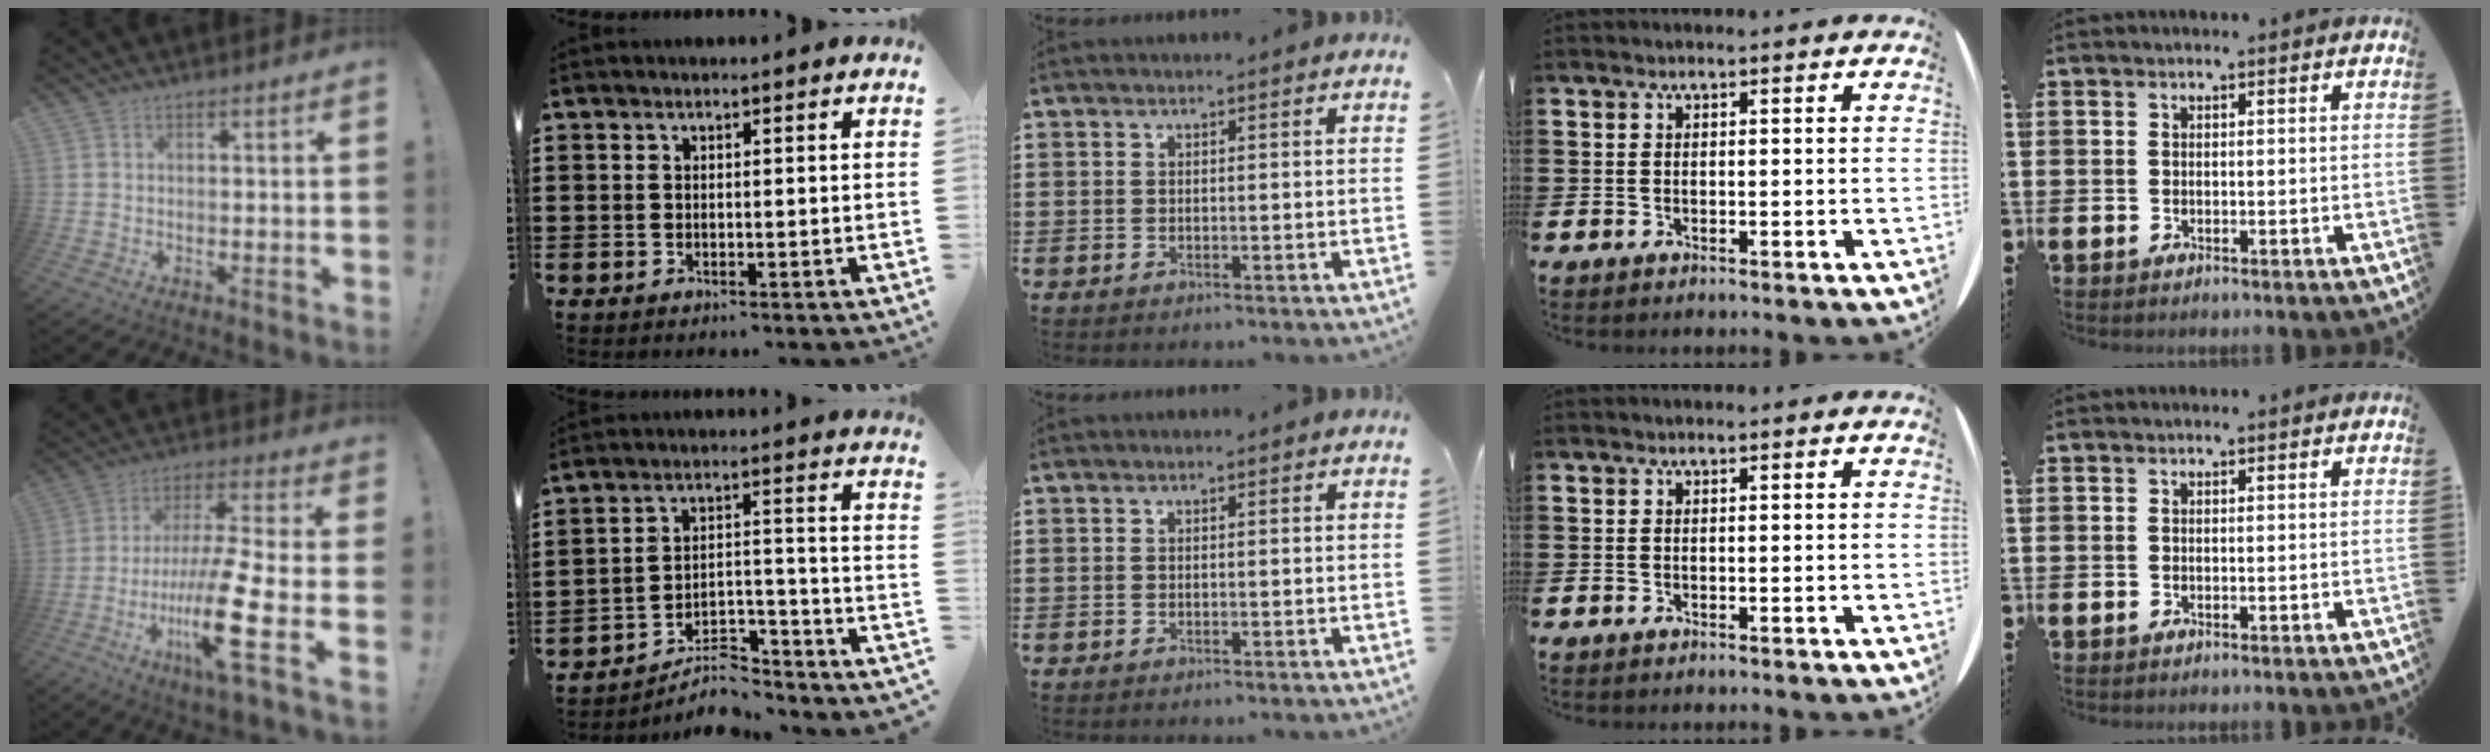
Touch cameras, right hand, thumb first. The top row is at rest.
{"thumb": {"total": 18.6, "force": [-6.5, 2.5, 17.2], "torque": [-0.323, 0.029, -0.106]}, "index": {"total": 6.0, "force": [-5.1, 1.7, 2.5], "torque": [-0.041, -0.002, -0.100]}}